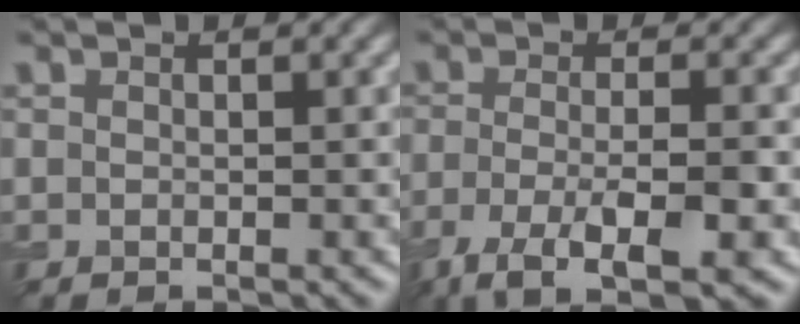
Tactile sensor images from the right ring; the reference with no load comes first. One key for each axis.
{"total": 6.8, "fx": -3.3, "fy": 2.0, "fz": 5.5, "tx": -0.104, "ty": -0.008, "tz": -0.061}